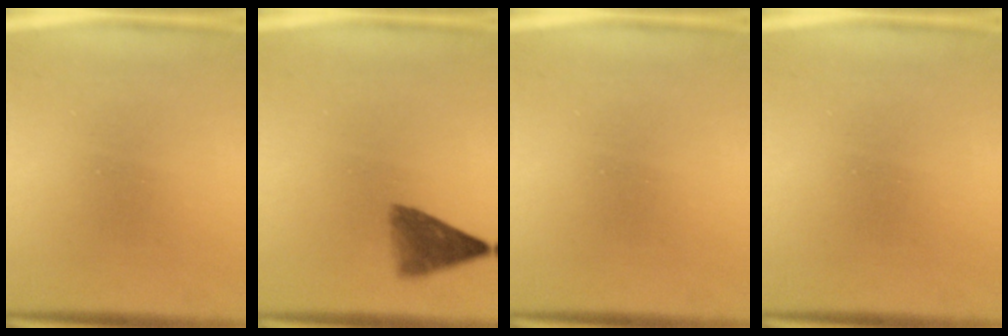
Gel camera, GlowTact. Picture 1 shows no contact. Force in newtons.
{"total": 4.7}
{"total": 0.0}
{"total": 0.0}